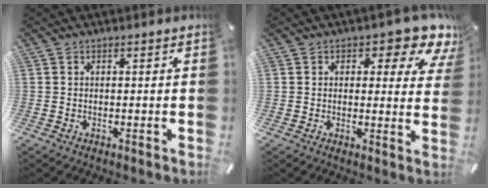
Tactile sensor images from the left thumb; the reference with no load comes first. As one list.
[{"total": 7.3, "force": [4.4, 3.5, 4.6], "torque": [-0.052, -0.028, 0.070]}]